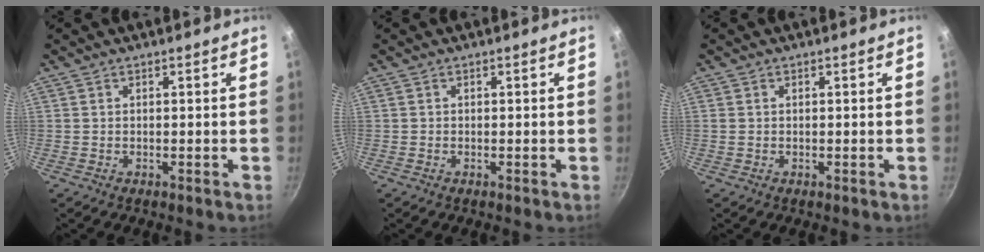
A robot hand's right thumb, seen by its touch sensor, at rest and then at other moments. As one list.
[{"total": 0.0}, {"total": 0.6, "force": [0.1, 0.5, 0.3], "torque": [-0.005, 0.003, 0.000]}]